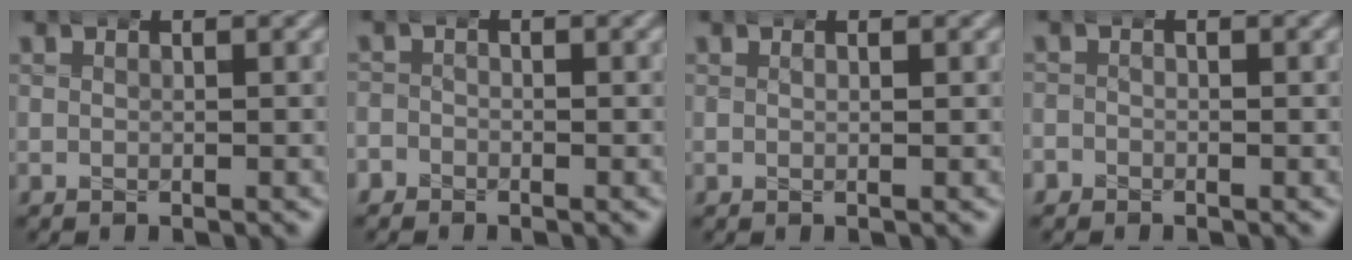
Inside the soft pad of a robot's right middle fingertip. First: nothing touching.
{"total": 1.9, "force": [-1.3, 1.2, -0.7], "torque": [0.006, -0.001, -0.029]}
{"total": 0.5, "force": [0.2, -0.3, -0.3], "torque": [0.001, 0.000, 0.004]}
{"total": 1.5, "force": [-0.9, 1.0, -0.7], "torque": [0.001, -0.001, -0.021]}